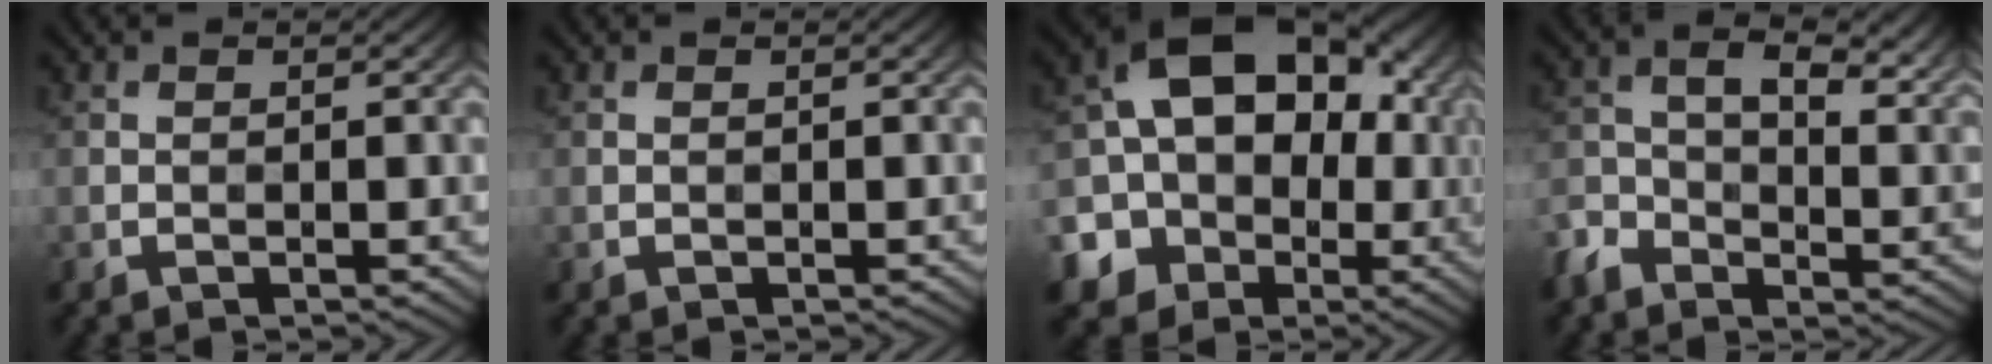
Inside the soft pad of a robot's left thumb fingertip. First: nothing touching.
{"total": 0.0}
{"total": 19.0, "force": [-2.3, 15.6, 10.6], "torque": [-0.194, -0.004, -0.064]}
{"total": 9.3, "force": [0.3, 6.2, 6.9], "torque": [-0.137, -0.018, -0.001]}